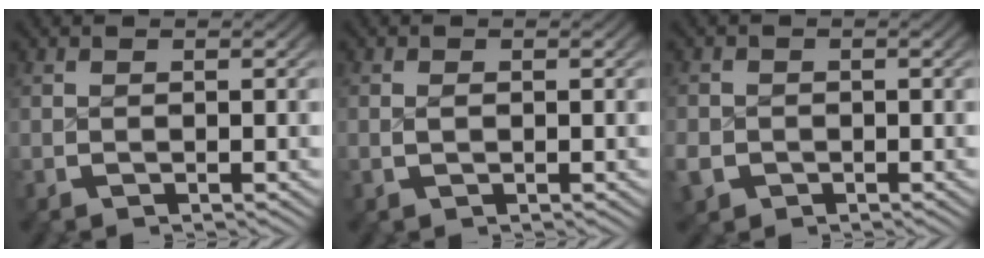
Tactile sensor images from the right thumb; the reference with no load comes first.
{"total": 0.6, "force": [0.0, 0.4, 0.4], "torque": [-0.014, -0.009, 0.004]}
{"total": 2.8, "force": [-1.2, 2.4, 0.7], "torque": [-0.023, -0.013, -0.017]}